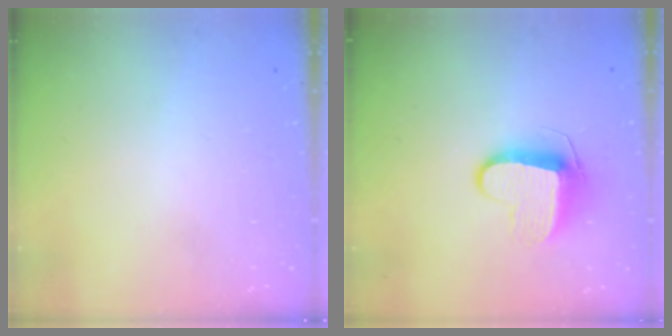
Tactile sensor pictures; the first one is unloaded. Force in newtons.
{"total": 9.2, "press": 9.2, "slide": 0.3}